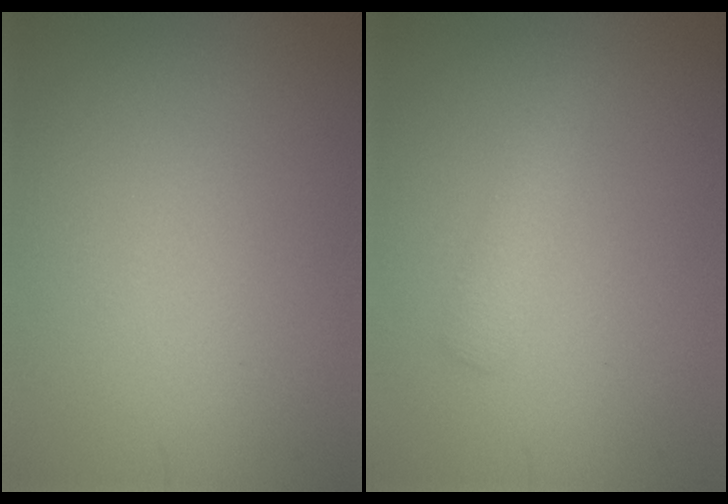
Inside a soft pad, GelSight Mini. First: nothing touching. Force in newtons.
{"total": 1.7, "press": 1.7, "slide": 0.1}